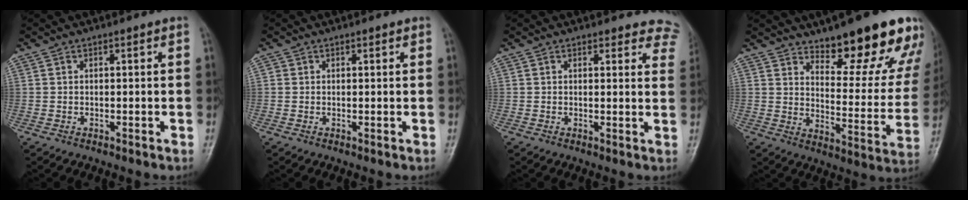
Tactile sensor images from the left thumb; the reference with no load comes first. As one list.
[{"total": 0.7, "force": [0.3, 0.6, 0.2], "torque": [0.005, -0.001, 0.003]}, {"total": 7.8, "force": [7.1, 3.0, 0.9], "torque": [0.047, -0.028, 0.047]}, {"total": 21.0, "force": [15.5, 6.7, 12.5], "torque": [-0.112, -0.107, 0.207]}]